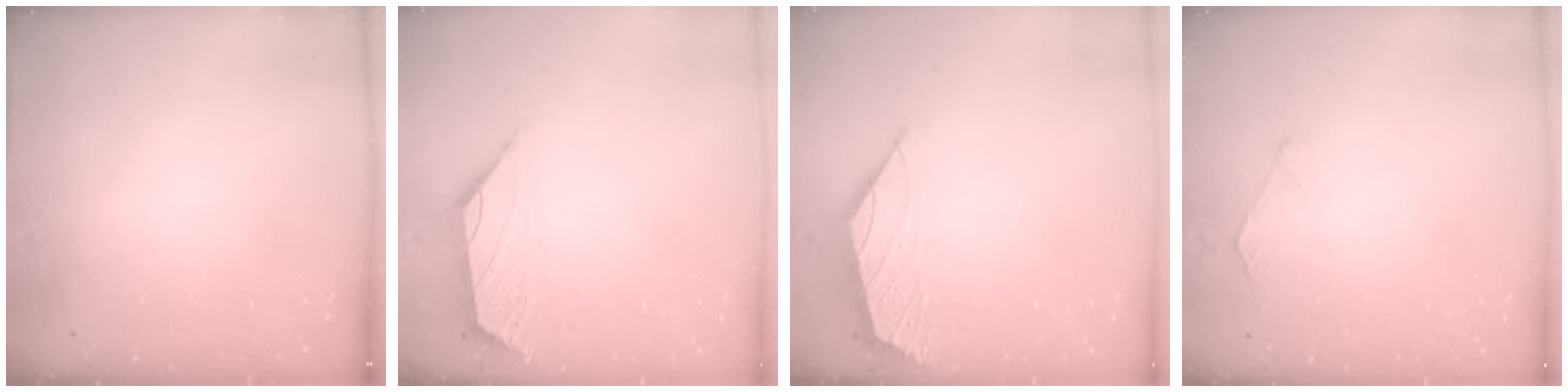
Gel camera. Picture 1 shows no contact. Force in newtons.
{"total": 1.7, "press": 1.6, "slide": 0.6}
{"total": 2.2, "press": 2.1, "slide": 0.5}
{"total": 1.3, "press": 1.2, "slide": 0.3}